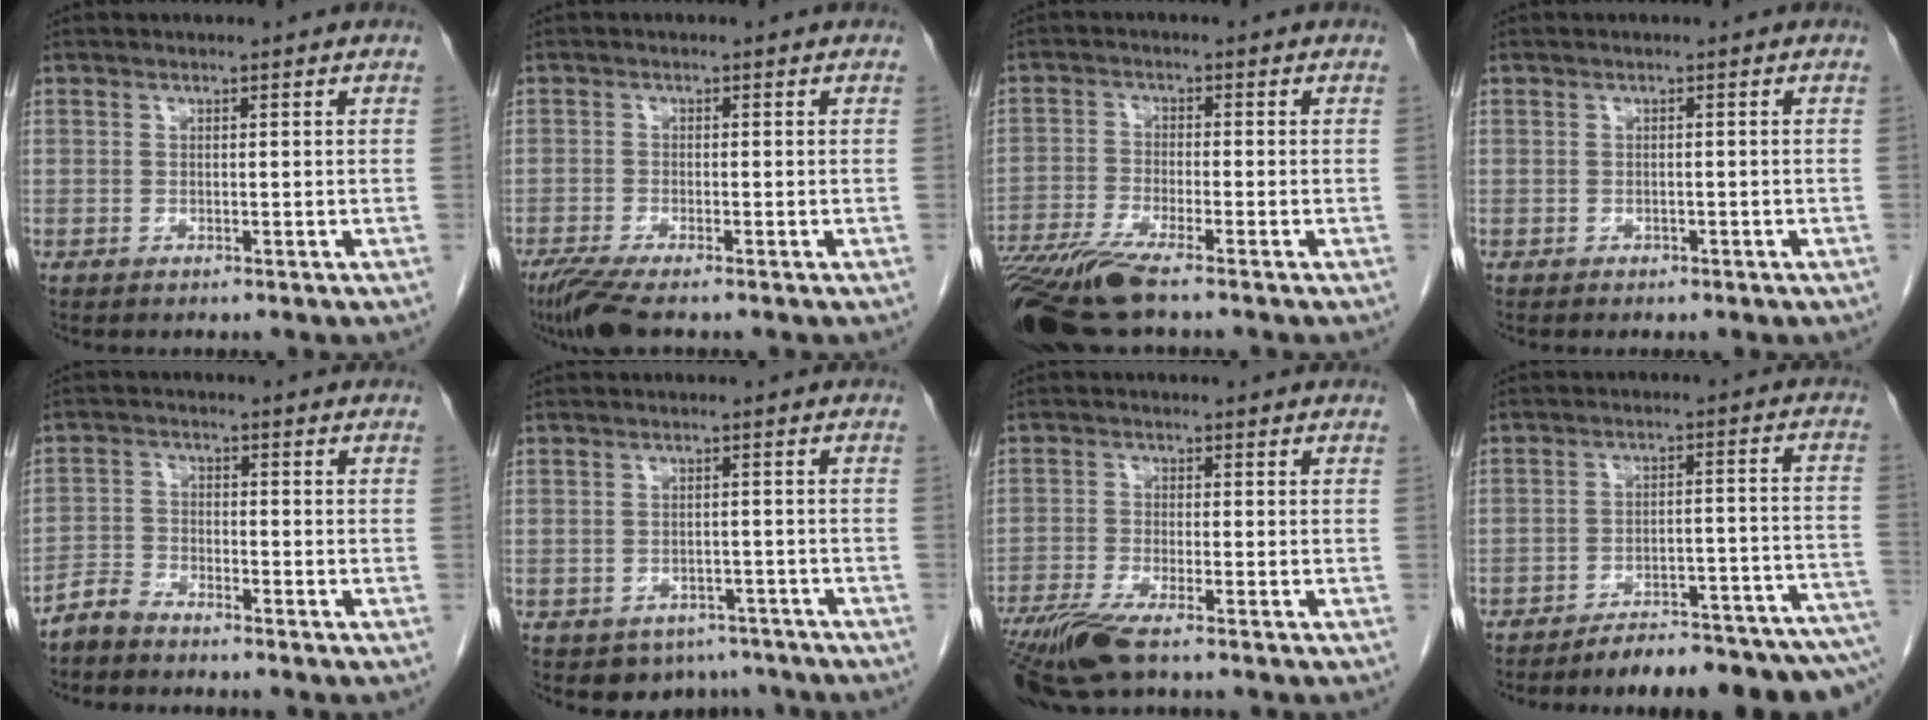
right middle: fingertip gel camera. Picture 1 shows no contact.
{"total": 4.8, "force": [-3.6, 0.2, 3.1], "torque": [-0.060, -0.014, -0.068]}
{"total": 9.9, "force": [-7.7, -0.1, 6.3], "torque": [-0.113, -0.025, -0.137]}
{"total": 0.6, "force": [-0.4, 0.5, 0.2], "torque": [-0.007, 0.002, -0.004]}
{"total": 3.2, "force": [-3.1, 0.7, 0.2], "torque": [-0.003, -0.006, -0.064]}
{"total": 5.3, "force": [-4.2, 3.2, 0.2], "torque": [0.012, 0.010, -0.054]}
{"total": 7.3, "force": [-5.4, 0.5, 4.9], "torque": [-0.095, -0.020, -0.100]}
{"total": 16.9, "force": [-14.9, 1.8, 7.9], "torque": [-0.051, 0.028, -0.200]}